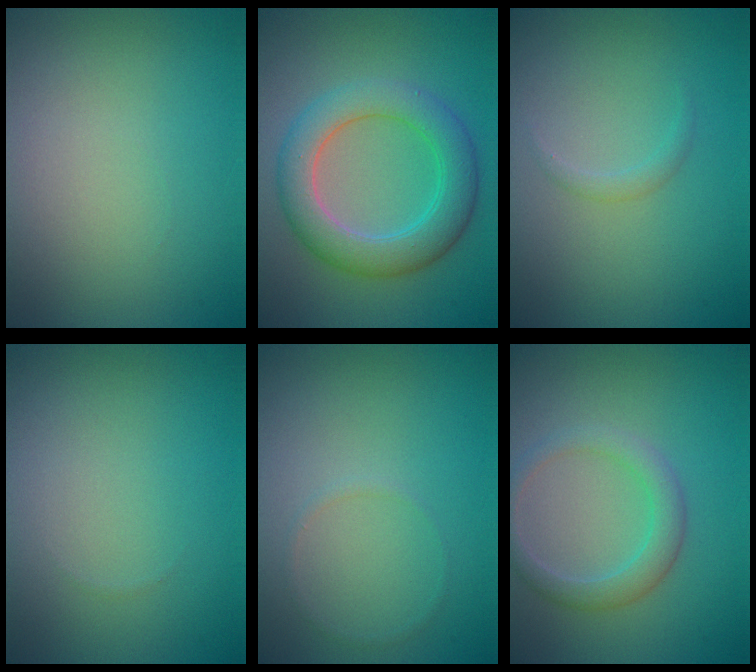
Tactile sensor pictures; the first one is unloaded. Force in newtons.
{"total": 5.6, "press": 5.6, "slide": 0.2}
{"total": 0.8, "press": 0.8, "slide": 0.1}
{"total": 0.0}
{"total": 0.5, "press": 0.5, "slide": 0.1}
{"total": 2.6, "press": 2.6, "slide": 0.3}